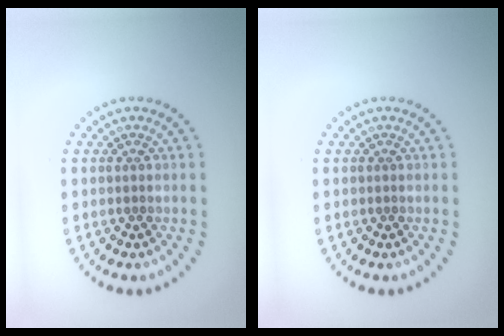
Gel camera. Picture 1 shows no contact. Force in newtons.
{"total": 0.0}